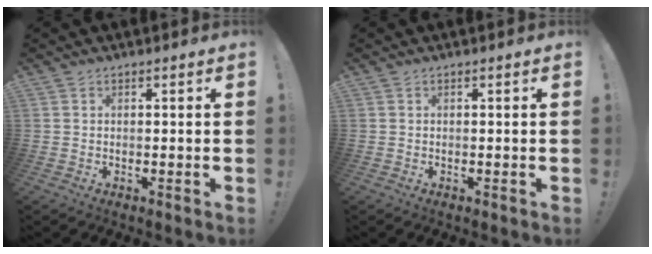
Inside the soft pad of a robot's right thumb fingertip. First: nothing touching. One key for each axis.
{"total": 0.0}